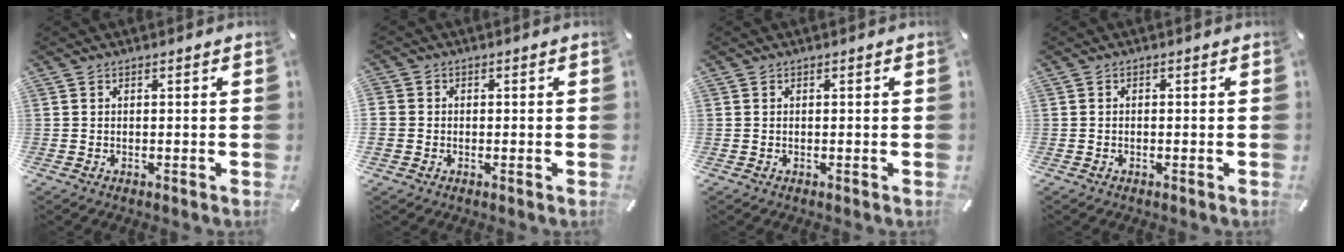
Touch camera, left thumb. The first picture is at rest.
{"total": 2.8, "force": [-0.4, 2.8, 0.3], "torque": [-0.003, 0.006, -0.008]}
{"total": 0.0}
{"total": 0.6, "force": [-0.3, 0.3, 0.4], "torque": [-0.007, 0.000, -0.006]}